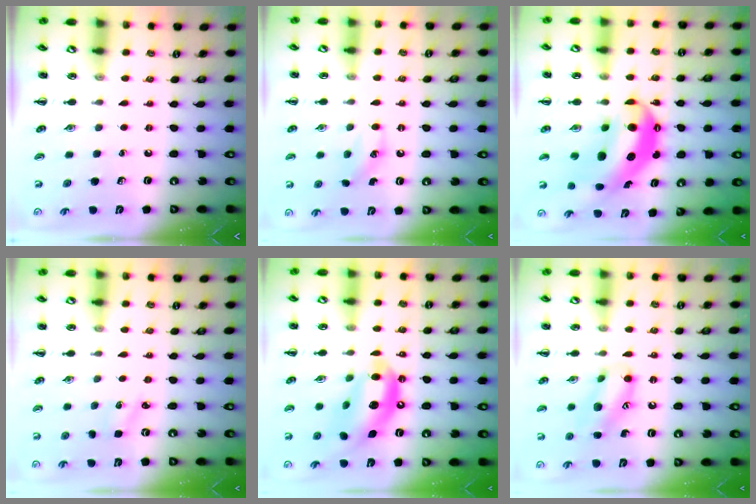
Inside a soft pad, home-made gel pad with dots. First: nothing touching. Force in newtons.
{"total": 6.6, "press": 6.3, "slide": 1.8}
{"total": 11.1, "press": 10.8, "slide": 2.6}
{"total": 2.7, "press": 2.6, "slide": 0.8}
{"total": 14.0, "press": 13.6, "slide": 3.6}
{"total": 13.7, "press": 13.6, "slide": 1.7}